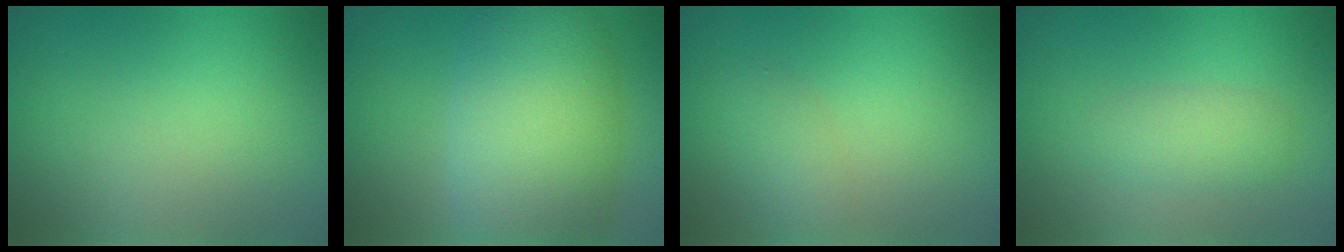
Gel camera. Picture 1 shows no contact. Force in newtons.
{"total": 10.1, "press": 10.0, "slide": 0.6}
{"total": 1.6, "press": 1.6, "slide": 0.1}
{"total": 2.0, "press": 2.0, "slide": 0.2}